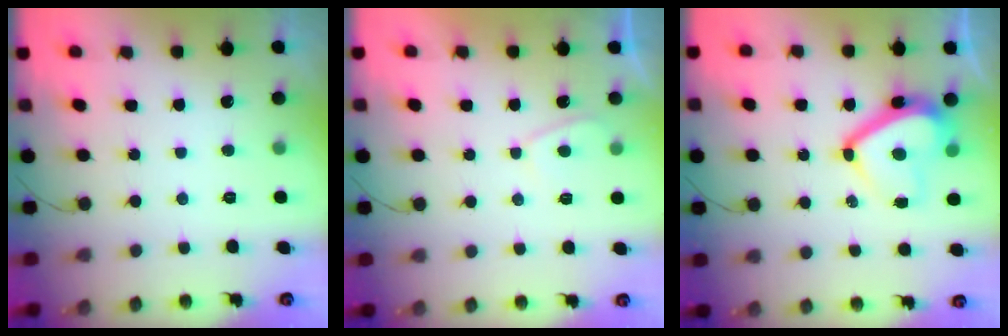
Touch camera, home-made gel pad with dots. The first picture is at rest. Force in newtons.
{"total": 2.5, "press": 2.4, "slide": 0.6}
{"total": 12.2, "press": 12.0, "slide": 2.1}